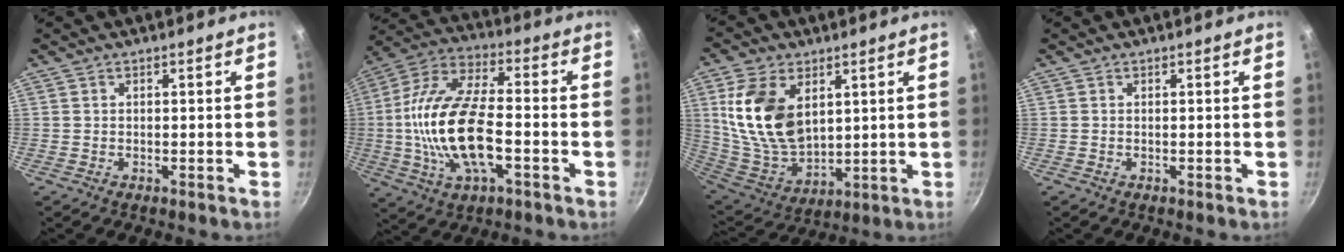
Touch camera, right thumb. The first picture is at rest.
{"total": 19.4, "force": [-3.2, 8.7, 17.0], "torque": [-0.324, 0.027, -0.072]}
{"total": 17.3, "force": [5.1, 10.8, 12.5], "torque": [-0.223, -0.035, 0.112]}
{"total": 0.0}